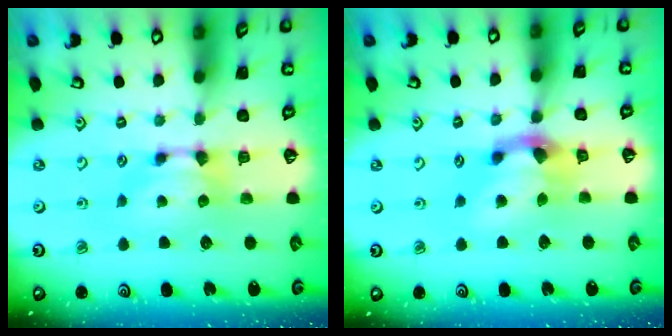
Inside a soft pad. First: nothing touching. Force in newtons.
{"total": 4.0, "press": 3.5, "slide": 2.1}